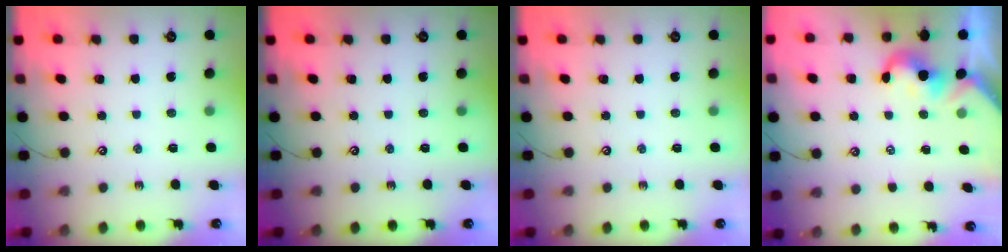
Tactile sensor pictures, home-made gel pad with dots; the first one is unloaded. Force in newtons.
{"total": 0.0}
{"total": 0.0}
{"total": 1.1, "press": 1.1, "slide": 0.3}